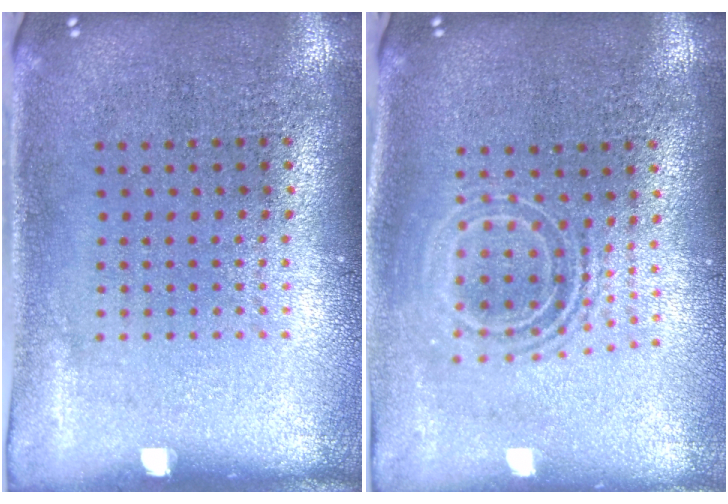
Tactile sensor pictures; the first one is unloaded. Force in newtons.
{"total": 1.6, "press": 1.3, "slide": 0.9}